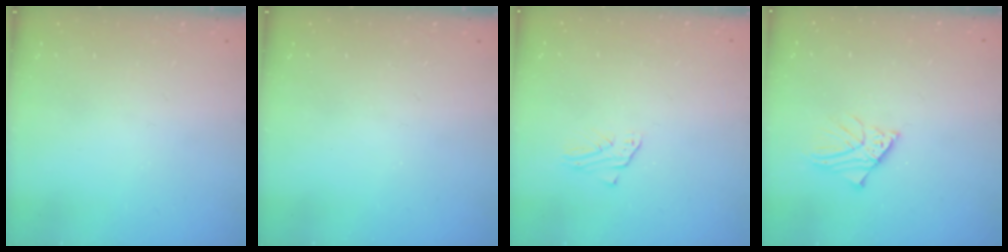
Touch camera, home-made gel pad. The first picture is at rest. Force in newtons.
{"total": 0.0}
{"total": 1.5, "press": 1.5, "slide": 0.1}
{"total": 2.9, "press": 2.9, "slide": 0.2}